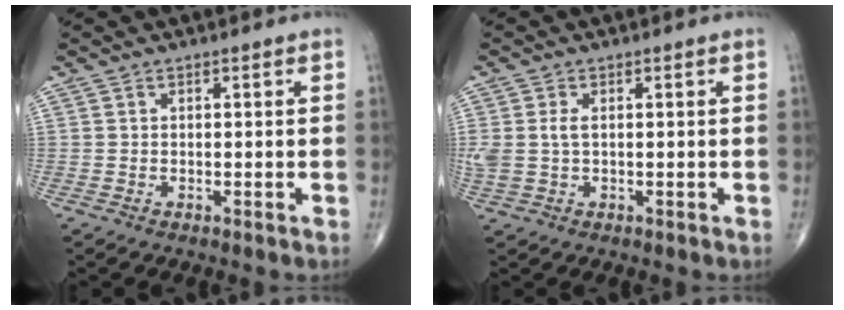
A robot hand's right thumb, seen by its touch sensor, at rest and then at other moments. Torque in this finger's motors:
{"motor_torque": [0.02, -0.08, 0.62, 0.09, 0.03]}